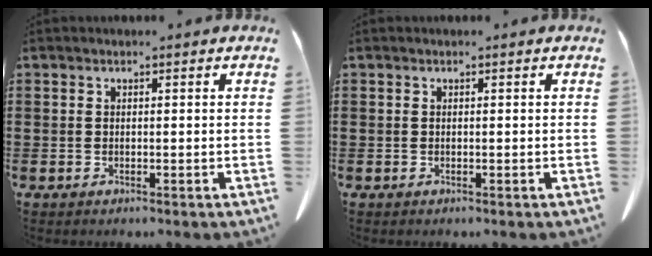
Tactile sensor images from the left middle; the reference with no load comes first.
{"total": 0.0}